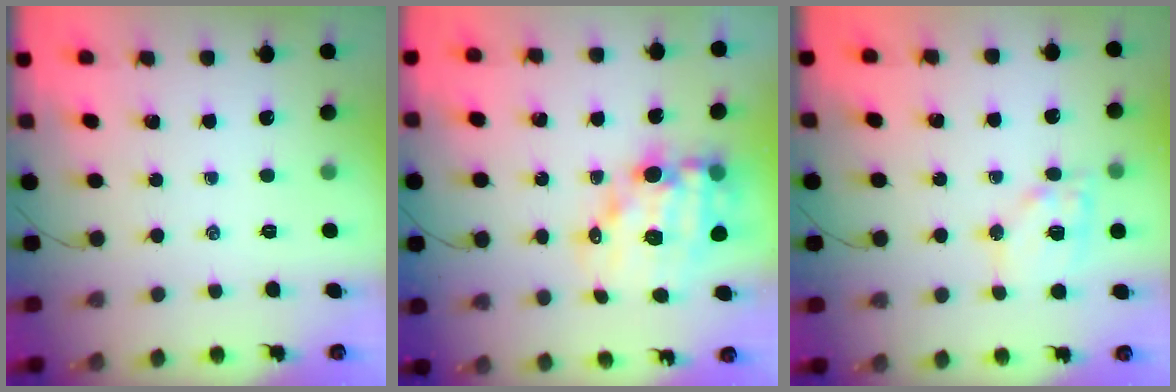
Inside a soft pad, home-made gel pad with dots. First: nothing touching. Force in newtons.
{"total": 13.7, "press": 13.2, "slide": 3.6}
{"total": 11.6, "press": 11.4, "slide": 2.0}